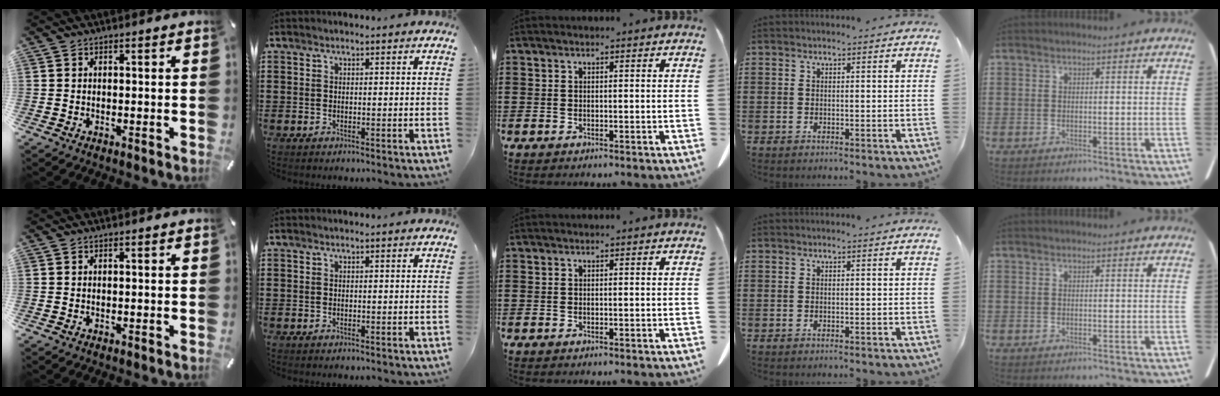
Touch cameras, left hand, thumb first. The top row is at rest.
{}